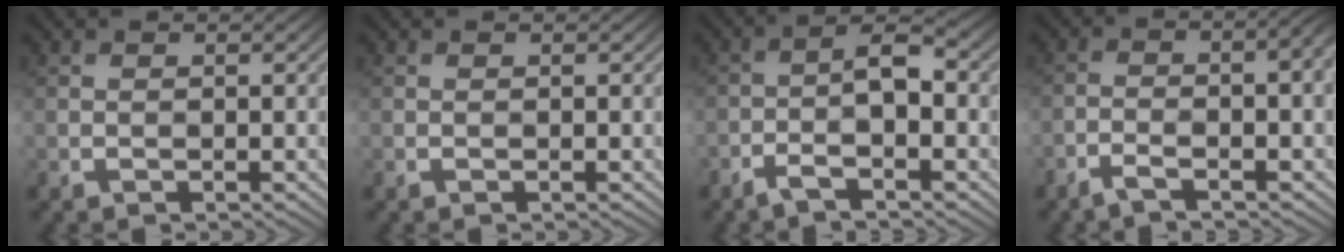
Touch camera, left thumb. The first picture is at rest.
{"total": 0.0}
{"total": 4.1, "force": [-0.9, 1.2, 3.9], "torque": [-0.067, 0.013, -0.024]}
{"total": 5.9, "force": [-2.0, 1.2, 5.4], "torque": [-0.077, 0.007, -0.030]}